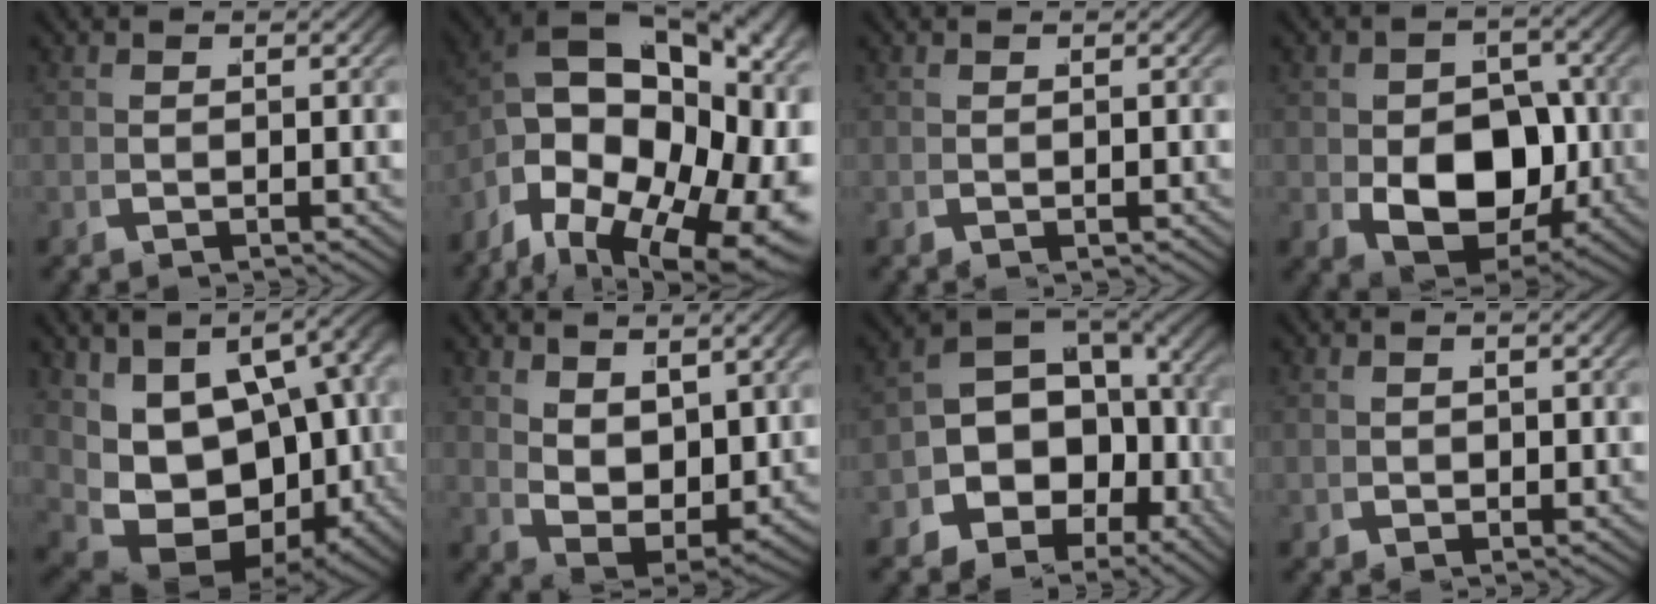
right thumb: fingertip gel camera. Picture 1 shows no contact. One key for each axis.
{"total": 20.2, "fx": -1.1, "fy": 13.6, "fz": 14.8, "tx": -0.284, "ty": -0.081, "tz": 0.017}
{"total": 0.0}
{"total": 9.6, "fx": -0.4, "fy": 6.7, "fz": 6.9, "tx": -0.135, "ty": -0.044, "tz": 0.018}
{"total": 15.1, "fx": -0.8, "fy": 9.7, "fz": 11.5, "tx": -0.213, "ty": -0.048, "tz": 0.020}
{"total": 6.3, "fx": 1.3, "fy": 3.8, "fz": 4.8, "tx": -0.110, "ty": -0.028, "tz": 0.041}
{"total": 12.2, "fx": -1.7, "fy": 9.5, "fz": 7.6, "tx": -0.148, "ty": -0.034, "tz": -0.015}
{"total": 1.3, "fx": 0.2, "fy": 1.1, "fz": 0.8, "tx": -0.021, "ty": -0.003, "tz": 0.007}